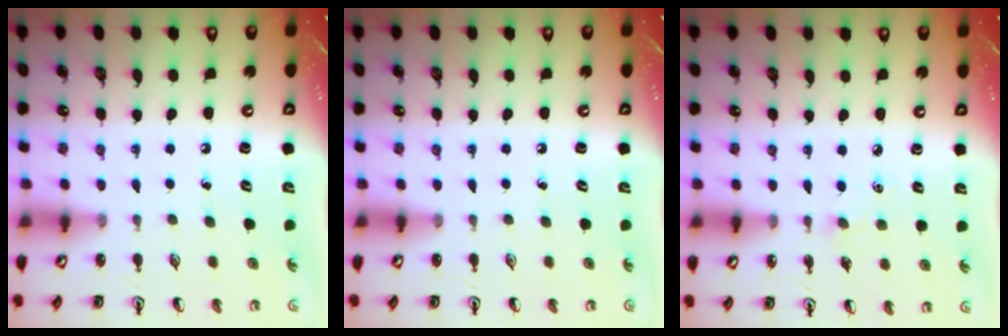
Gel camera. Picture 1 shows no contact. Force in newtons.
{"total": 0.0}
{"total": 2.6, "press": 2.6, "slide": 0.4}